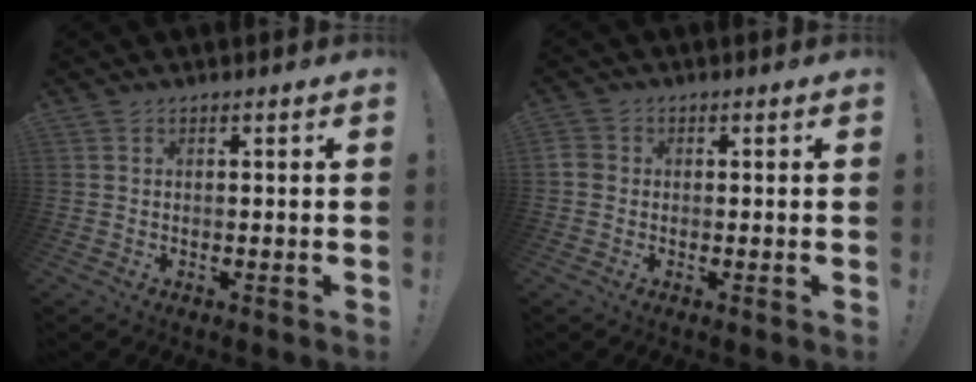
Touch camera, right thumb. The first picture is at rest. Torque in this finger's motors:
{"motor_torque": [0.10, -0.19, -0.04, -0.08, 0.00]}